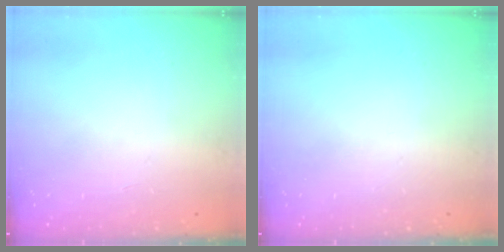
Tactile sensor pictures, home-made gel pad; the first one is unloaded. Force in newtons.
{"total": 0.0}